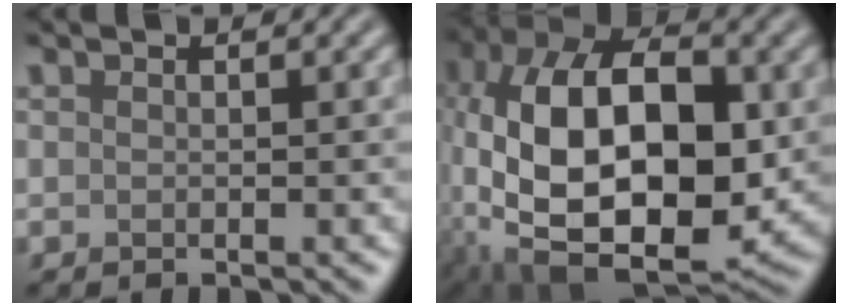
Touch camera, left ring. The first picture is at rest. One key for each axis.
{"total": 16.6, "fx": -1.6, "fy": 9.3, "fz": 13.7, "tx": -0.248, "ty": 0.005, "tz": -0.034}